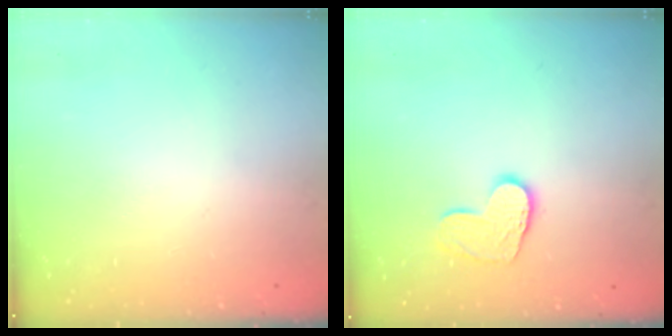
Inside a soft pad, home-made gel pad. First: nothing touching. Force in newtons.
{"total": 9.5, "press": 9.5, "slide": 0.7}